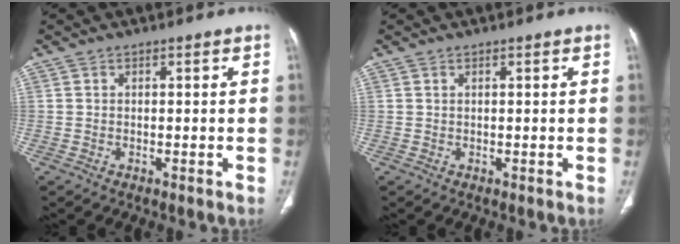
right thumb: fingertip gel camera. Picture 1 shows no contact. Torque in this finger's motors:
{"motor_torque": [-0.08, 0.08, 0.00, 0.00, 0.00]}